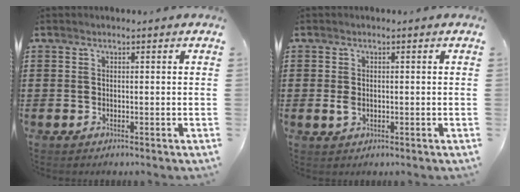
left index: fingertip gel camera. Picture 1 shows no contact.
{"total": 1.5, "force": [-0.2, 1.0, 1.1], "torque": [-0.031, 0.001, -0.007]}